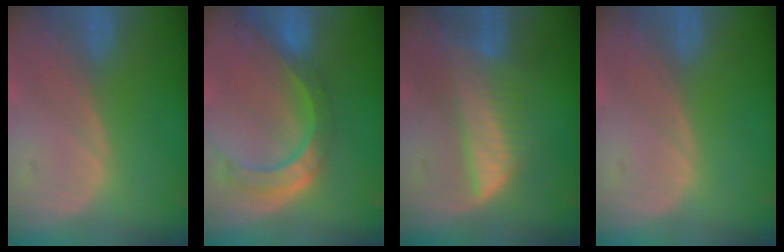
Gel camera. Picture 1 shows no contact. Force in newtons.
{"total": 8.7, "press": 7.3, "slide": 4.7}
{"total": 6.3, "press": 6.3, "slide": 0.2}
{"total": 0.0}